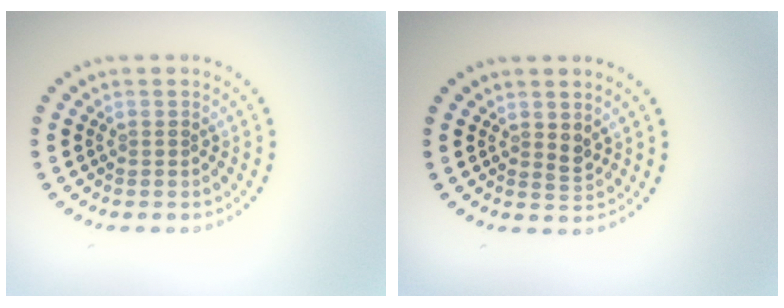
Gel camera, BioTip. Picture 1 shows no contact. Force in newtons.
{"total": 1.1, "press": 1.0, "slide": 0.5}